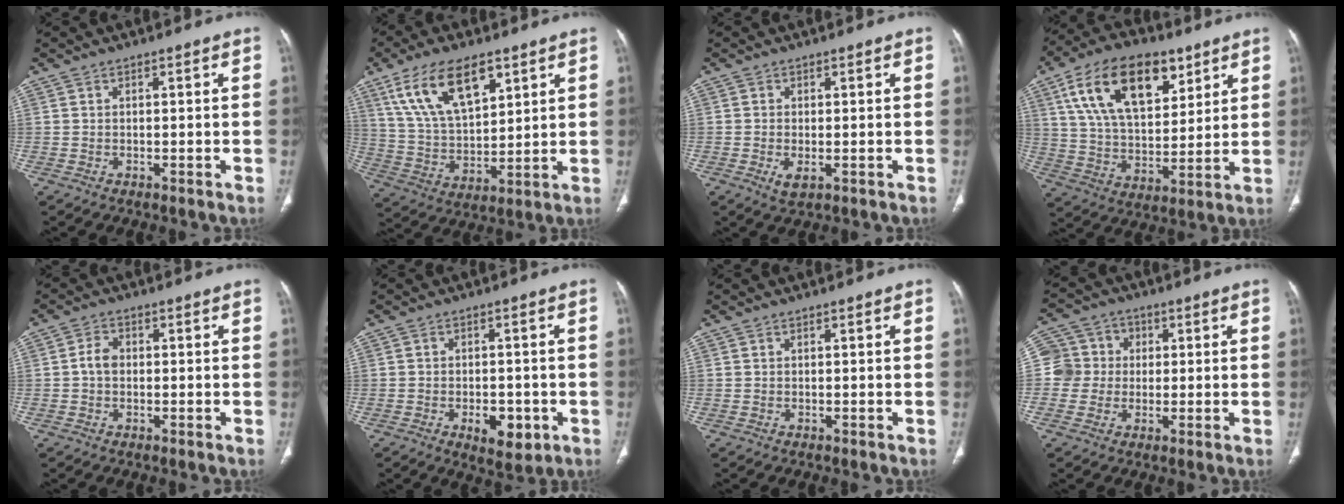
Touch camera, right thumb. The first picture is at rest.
{"total": 16.4, "force": [8.8, 7.6, 11.5], "torque": [-0.193, -0.026, 0.176]}
{"total": 2.6, "force": [-0.8, 1.2, 2.1], "torque": [-0.043, -0.006, -0.008]}
{"total": 20.8, "force": [10.1, 11.0, 14.5], "torque": [-0.221, -0.027, 0.182]}
{"total": 2.8, "force": [-0.2, 2.1, 1.9], "torque": [-0.031, 0.010, -0.008]}
{"total": 6.7, "force": [-2.4, 3.7, 5.0], "torque": [-0.054, 0.005, -0.023]}
{"total": 0.0}
{"total": 7.4, "force": [0.4, 7.3, 1.2], "torque": [0.009, 0.017, 0.001]}